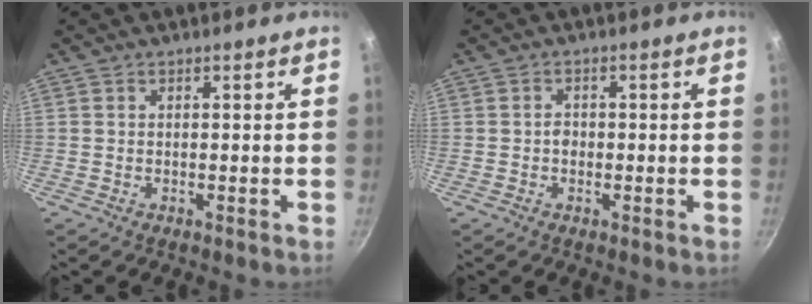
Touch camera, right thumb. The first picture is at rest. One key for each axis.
{"total": 1.6, "fx": -0.3, "fy": 1.4, "fz": 0.8, "tx": -0.007, "ty": 0.009, "tz": -0.005}